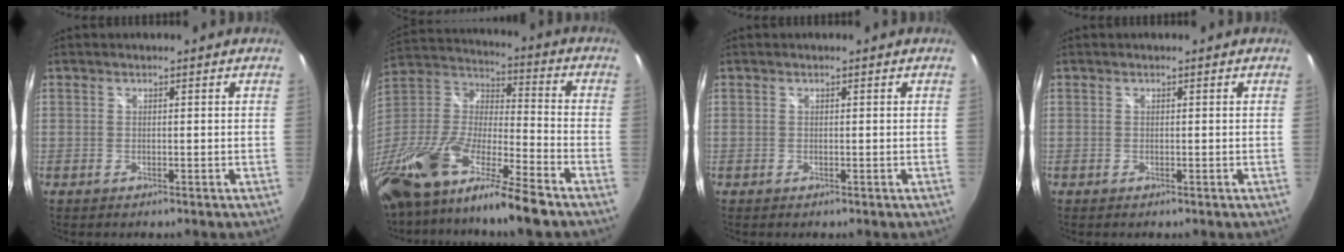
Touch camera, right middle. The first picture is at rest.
{"total": 23.6, "force": [-16.3, 4.0, 16.7], "torque": [-0.323, -0.049, -0.302]}
{"total": 0.0}
{"total": 0.0}